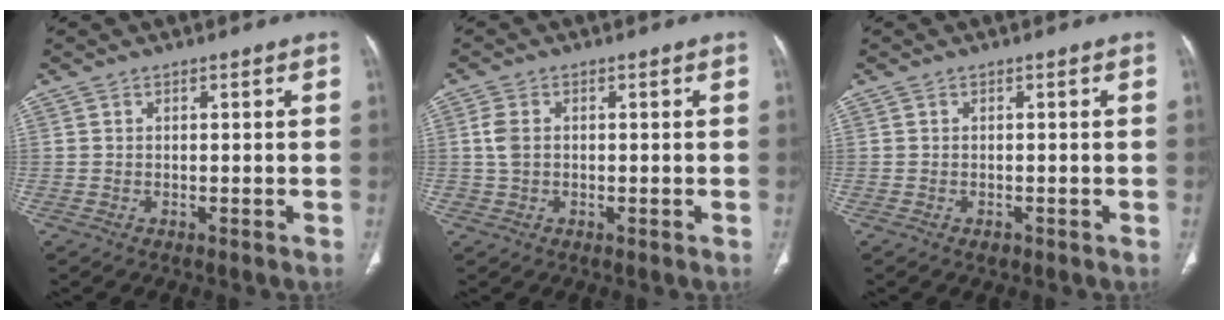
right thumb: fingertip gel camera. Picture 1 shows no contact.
{"total": 3.0, "force": [0.2, 2.2, 2.0], "torque": [-0.046, 0.005, 0.000]}
{"total": 0.8, "force": [-0.5, 0.6, 0.3], "torque": [-0.004, 0.001, -0.005]}